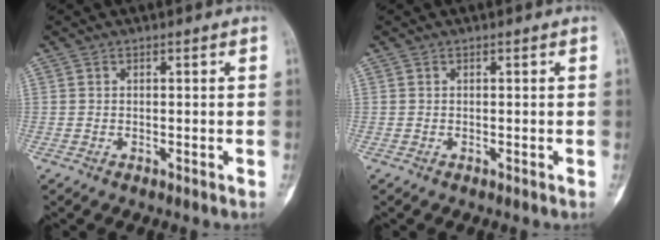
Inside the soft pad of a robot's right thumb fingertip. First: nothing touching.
{"total": 0.0}